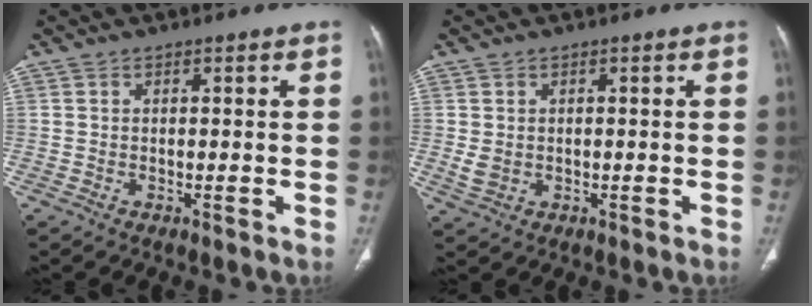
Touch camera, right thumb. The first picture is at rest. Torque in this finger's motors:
{"motor_torque": [0.03, 0.41, -0.24, 0.17, 0.03]}